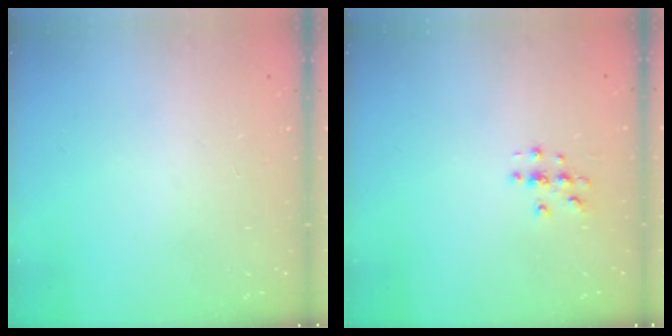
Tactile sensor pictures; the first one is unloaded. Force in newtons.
{"total": 2.7, "press": 2.7, "slide": 0.3}